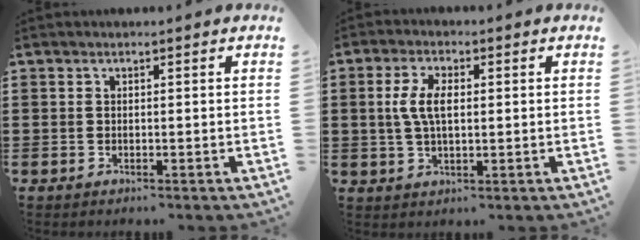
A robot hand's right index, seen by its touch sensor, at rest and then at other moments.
{"total": 5.4, "force": [0.5, 2.5, 4.8], "torque": [-0.111, 0.004, 0.003]}